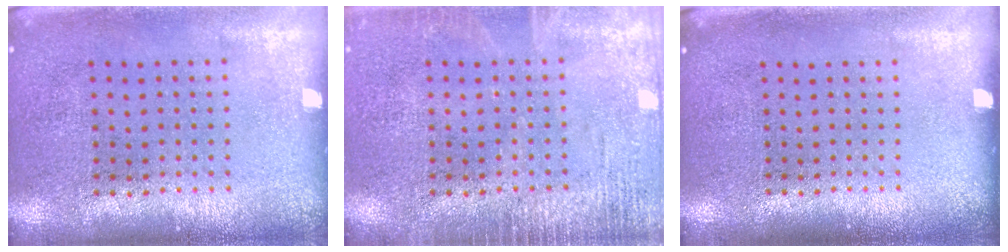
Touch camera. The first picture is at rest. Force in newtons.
{"total": 2.6, "press": 2.5, "slide": 0.3}
{"total": 0.0}